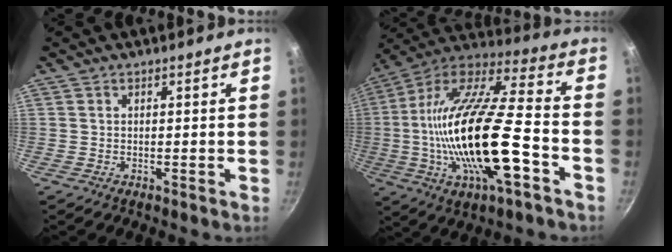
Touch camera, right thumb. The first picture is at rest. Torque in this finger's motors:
{"motor_torque": [0.94, 0.97, 2.77, -0.01, 0.96]}